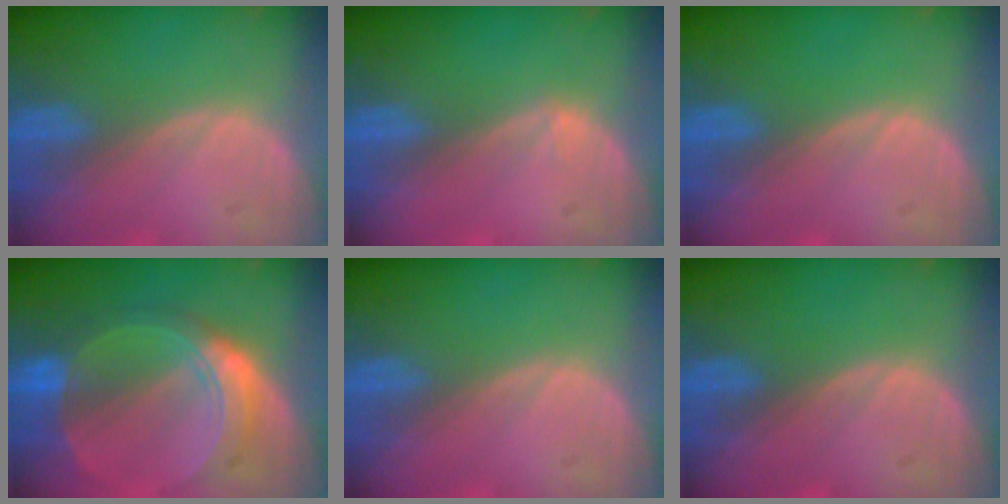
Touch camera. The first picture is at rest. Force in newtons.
{"total": 0.6, "press": 0.4, "slide": 0.5}
{"total": 0.0}
{"total": 8.4, "press": 8.3, "slide": 0.7}
{"total": 0.0}
{"total": 0.0}